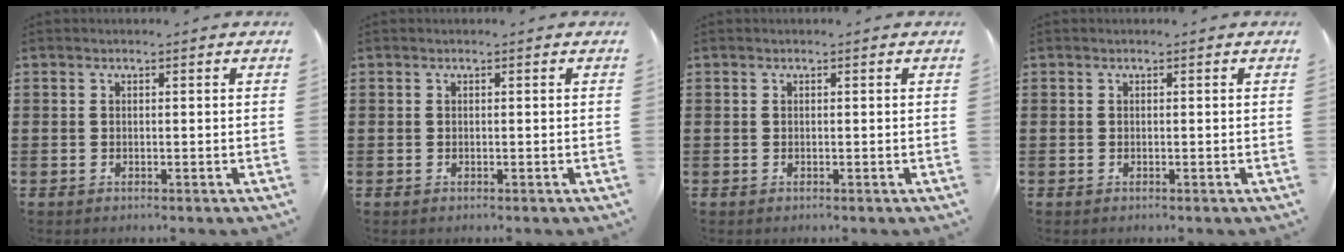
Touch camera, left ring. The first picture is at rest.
{"total": 0.0}
{"total": 0.0}
{"total": 0.0}